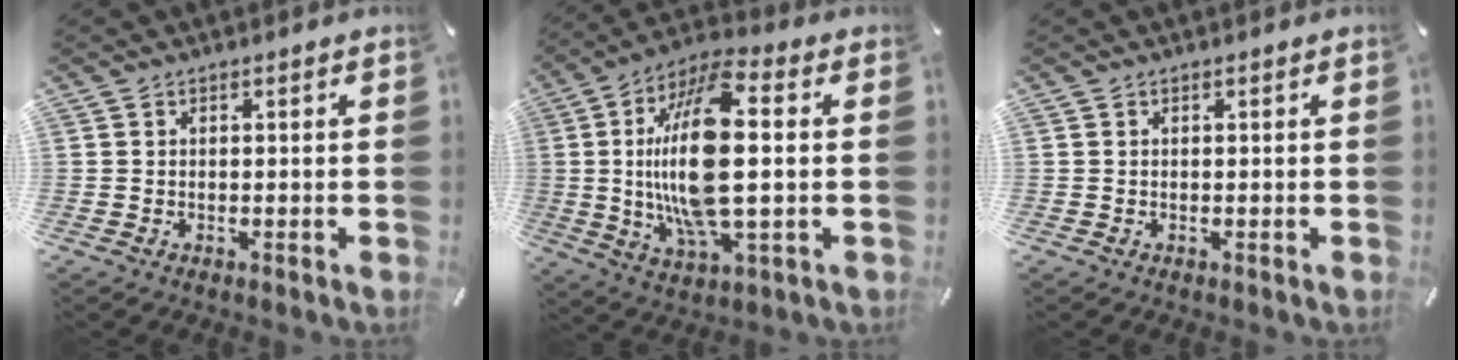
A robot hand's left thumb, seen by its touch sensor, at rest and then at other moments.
{"total": 19.8, "force": [0.7, 7.1, 18.5], "torque": [-0.391, -0.011, 0.008]}
{"total": 0.0}